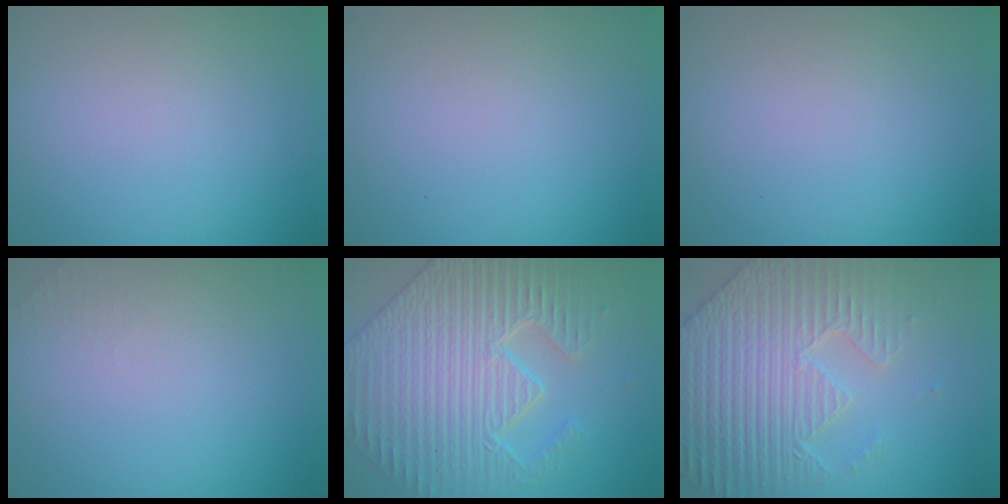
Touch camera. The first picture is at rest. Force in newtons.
{"total": 0.0}
{"total": 0.0}
{"total": 0.7, "press": 0.7, "slide": 0.1}
{"total": 7.3, "press": 6.0, "slide": 4.2}
{"total": 8.4, "press": 6.5, "slide": 5.3}